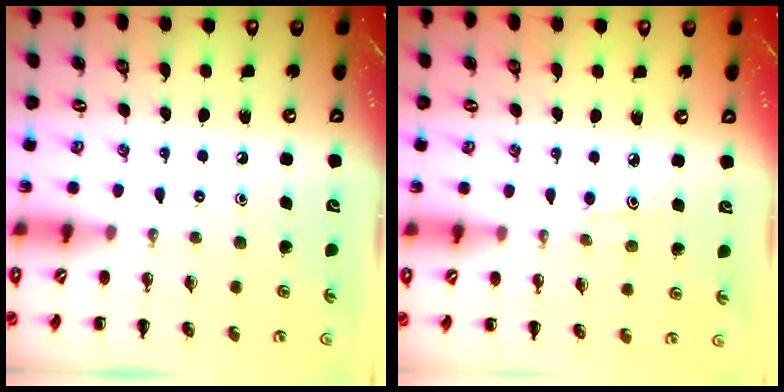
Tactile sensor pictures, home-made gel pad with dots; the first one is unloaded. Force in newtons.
{"total": 3.4, "press": 3.1, "slide": 1.4}